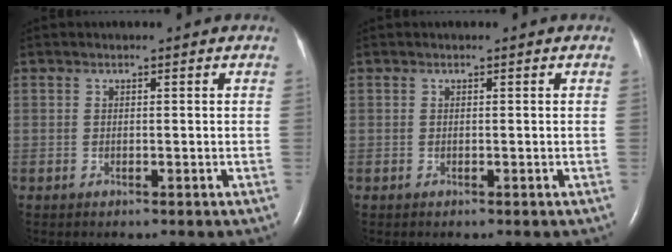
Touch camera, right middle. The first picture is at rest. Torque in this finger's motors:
{"motor_torque": [0.01, -0.02, 0.00, 0.00]}